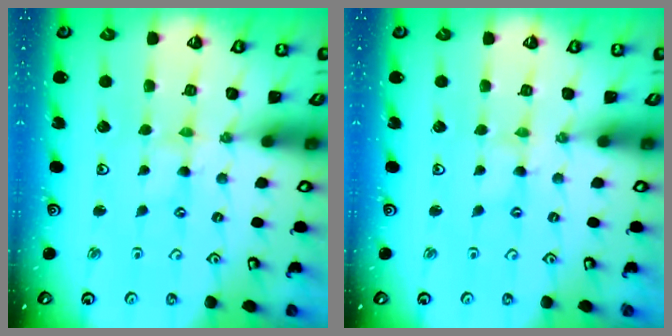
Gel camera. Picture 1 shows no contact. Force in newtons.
{"total": 0.0}